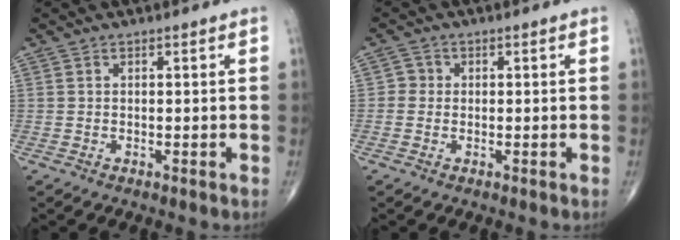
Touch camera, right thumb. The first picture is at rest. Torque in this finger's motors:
{"motor_torque": [-0.30, -0.03, -0.19, -0.35, -0.01]}